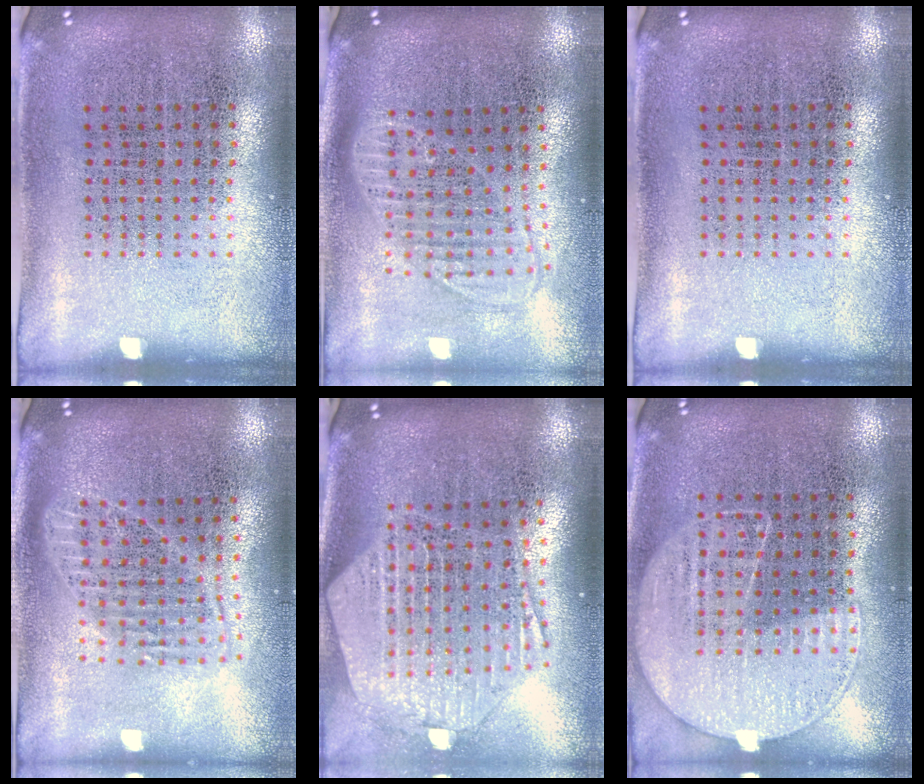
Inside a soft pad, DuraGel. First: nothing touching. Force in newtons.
{"total": 1.8, "press": 1.4, "slide": 1.0}
{"total": 0.0}
{"total": 1.8, "press": 1.5, "slide": 0.9}
{"total": 2.8, "press": 2.3, "slide": 1.6}
{"total": 1.2, "press": 1.0, "slide": 0.6}